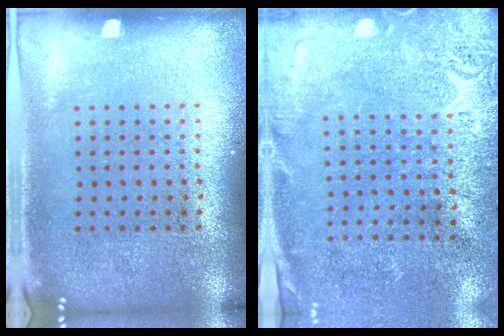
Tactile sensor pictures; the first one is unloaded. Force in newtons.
{"total": 2.7, "press": 2.4, "slide": 1.2}